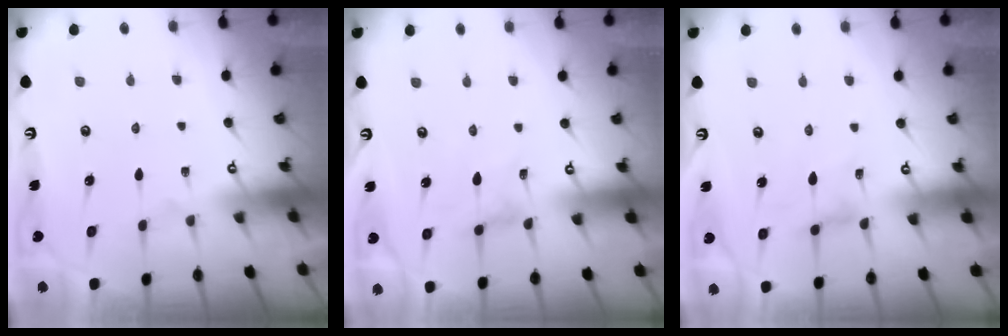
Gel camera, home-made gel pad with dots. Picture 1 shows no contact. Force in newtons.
{"total": 0.8, "press": 0.8, "slide": 0.3}
{"total": 2.5, "press": 2.4, "slide": 0.4}